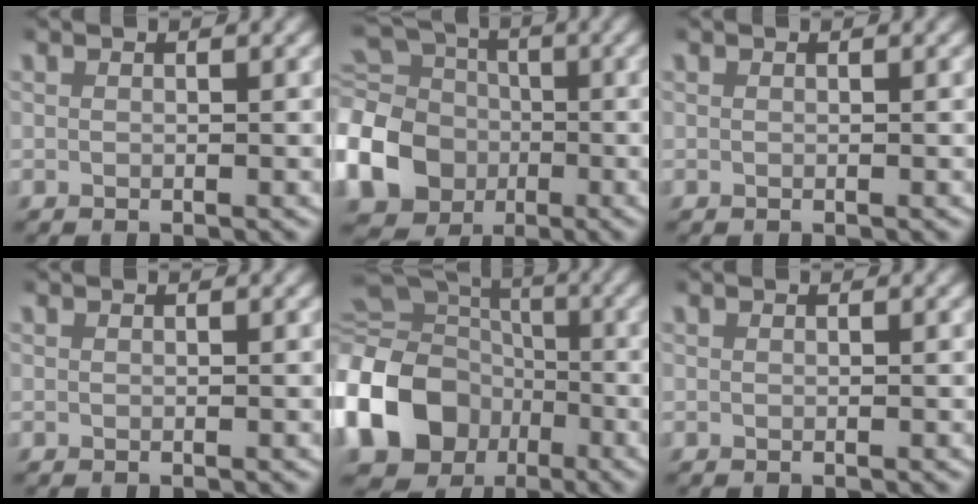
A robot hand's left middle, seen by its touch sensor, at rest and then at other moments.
{"total": 15.2, "force": [-3.7, 13.8, 5.0], "torque": [-0.133, -0.055, -0.064]}
{"total": 0.0}
{"total": 0.0}
{"total": 15.2, "force": [-3.5, 13.0, 6.9], "torque": [-0.151, -0.047, -0.054]}
{"total": 0.0}